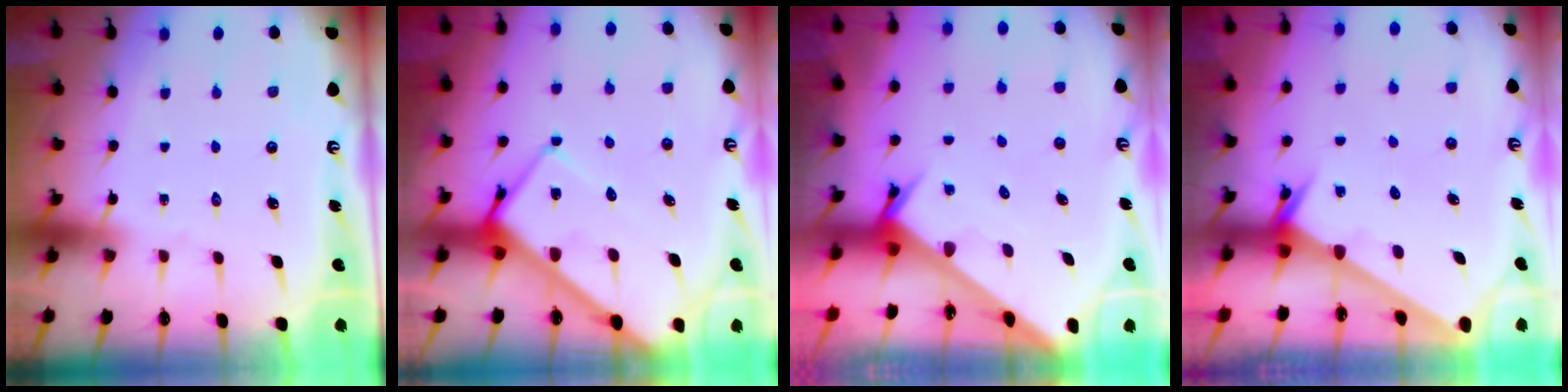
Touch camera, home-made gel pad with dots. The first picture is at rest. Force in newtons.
{"total": 11.0, "press": 10.9, "slide": 1.0}
{"total": 3.7, "press": 3.7, "slide": 0.2}
{"total": 2.6, "press": 2.6, "slide": 0.1}